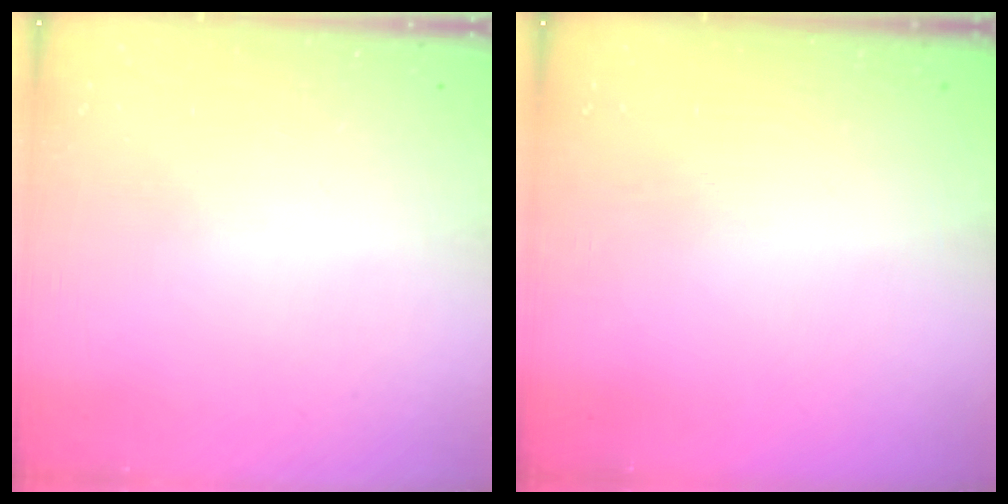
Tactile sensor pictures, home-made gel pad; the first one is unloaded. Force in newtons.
{"total": 0.0}